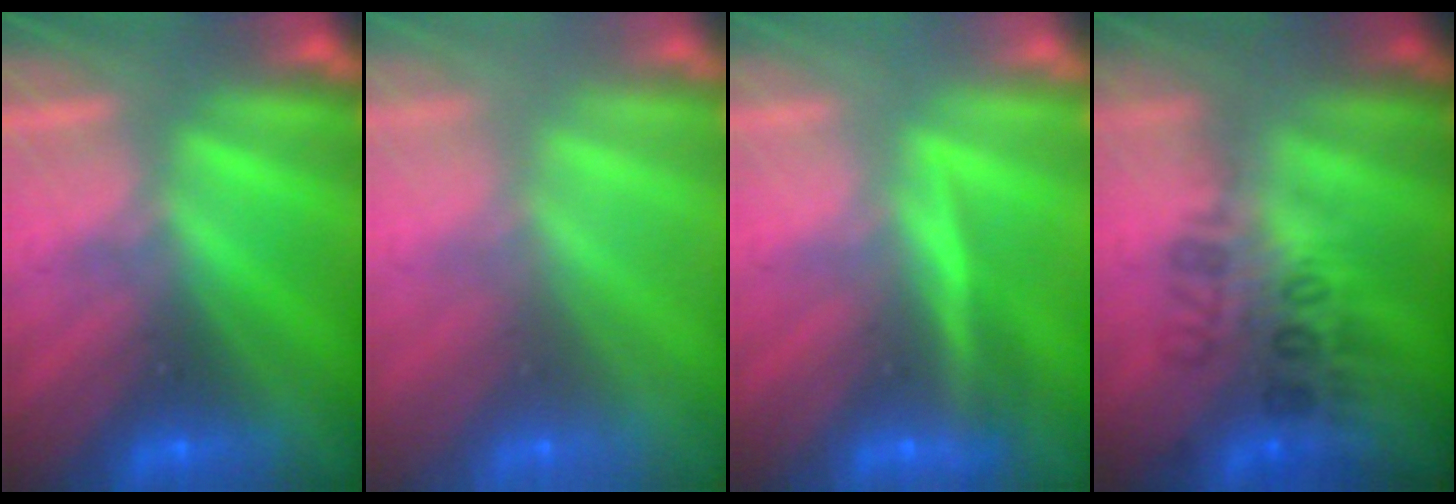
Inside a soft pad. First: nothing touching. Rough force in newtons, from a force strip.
{"total": 8.5}
{"total": 2.9}
{"total": 2.9}